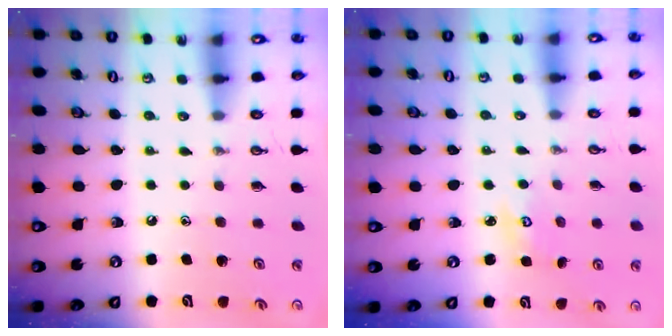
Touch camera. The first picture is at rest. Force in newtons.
{"total": 3.2, "press": 3.2, "slide": 0.4}